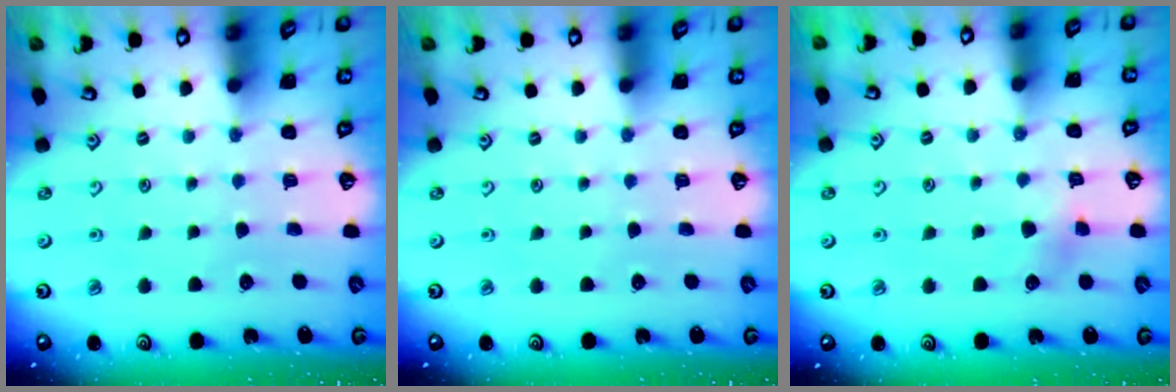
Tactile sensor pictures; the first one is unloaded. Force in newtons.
{"total": 0.0}
{"total": 6.7, "press": 6.7, "slide": 0.7}